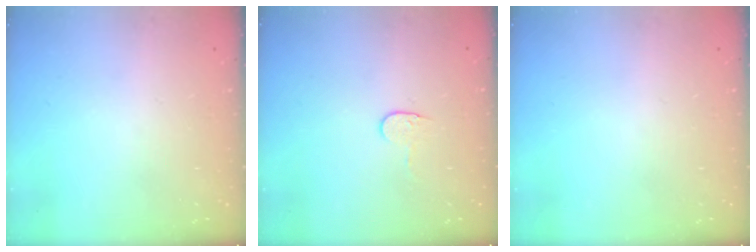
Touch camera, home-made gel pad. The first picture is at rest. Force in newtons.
{"total": 3.8, "press": 3.7, "slide": 0.4}
{"total": 0.0}